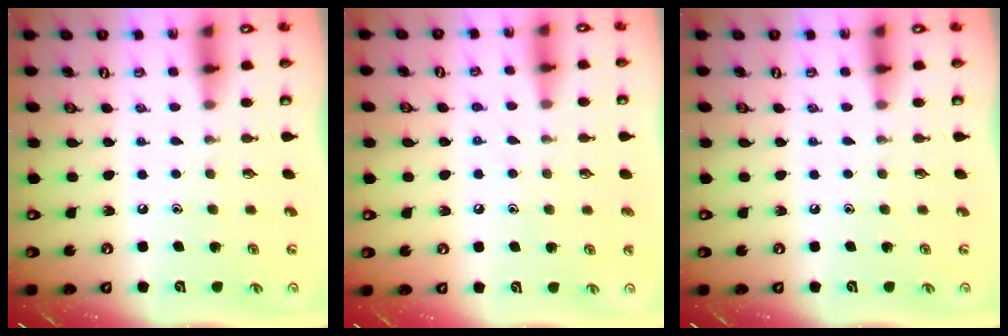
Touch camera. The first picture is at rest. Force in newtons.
{"total": 5.6, "press": 5.5, "slide": 0.5}
{"total": 0.0}